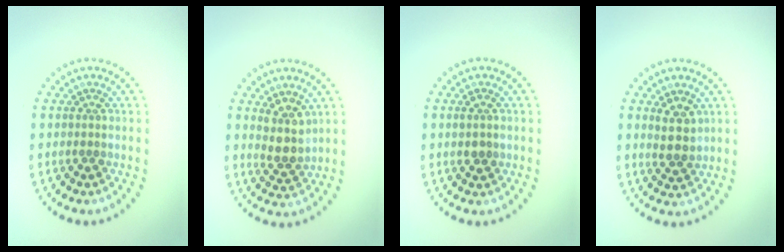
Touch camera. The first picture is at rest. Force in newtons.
{"total": 2.8, "press": 2.4, "slide": 1.5}
{"total": 1.3, "press": 1.2, "slide": 0.3}
{"total": 2.4, "press": 2.2, "slide": 0.9}